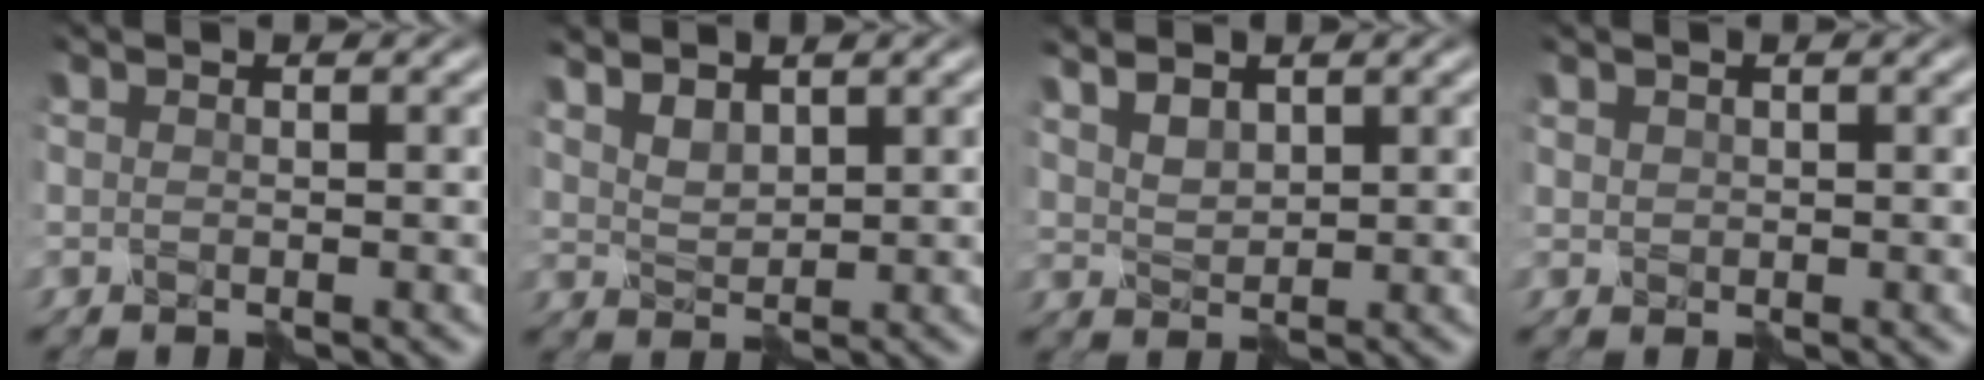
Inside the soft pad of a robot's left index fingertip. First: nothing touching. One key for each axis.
{"total": 2.5, "fx": 2.1, "fy": 0.9, "fz": 0.9, "tx": -0.016, "ty": 0.005, "tz": 0.041}
{"total": 2.8, "fx": 2.1, "fy": 1.3, "fz": 1.3, "tx": -0.023, "ty": 0.012, "tz": 0.039}
{"total": 0.8, "fx": 0.6, "fy": 0.4, "fz": -0.3, "tx": 0.005, "ty": 0.000, "tz": 0.011}